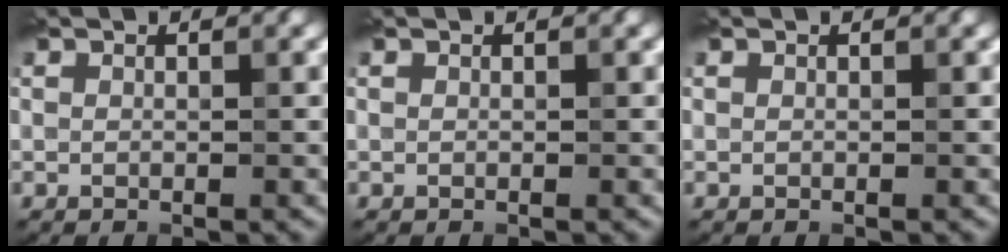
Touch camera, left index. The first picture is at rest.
{"total": 0.0}
{"total": 0.0}